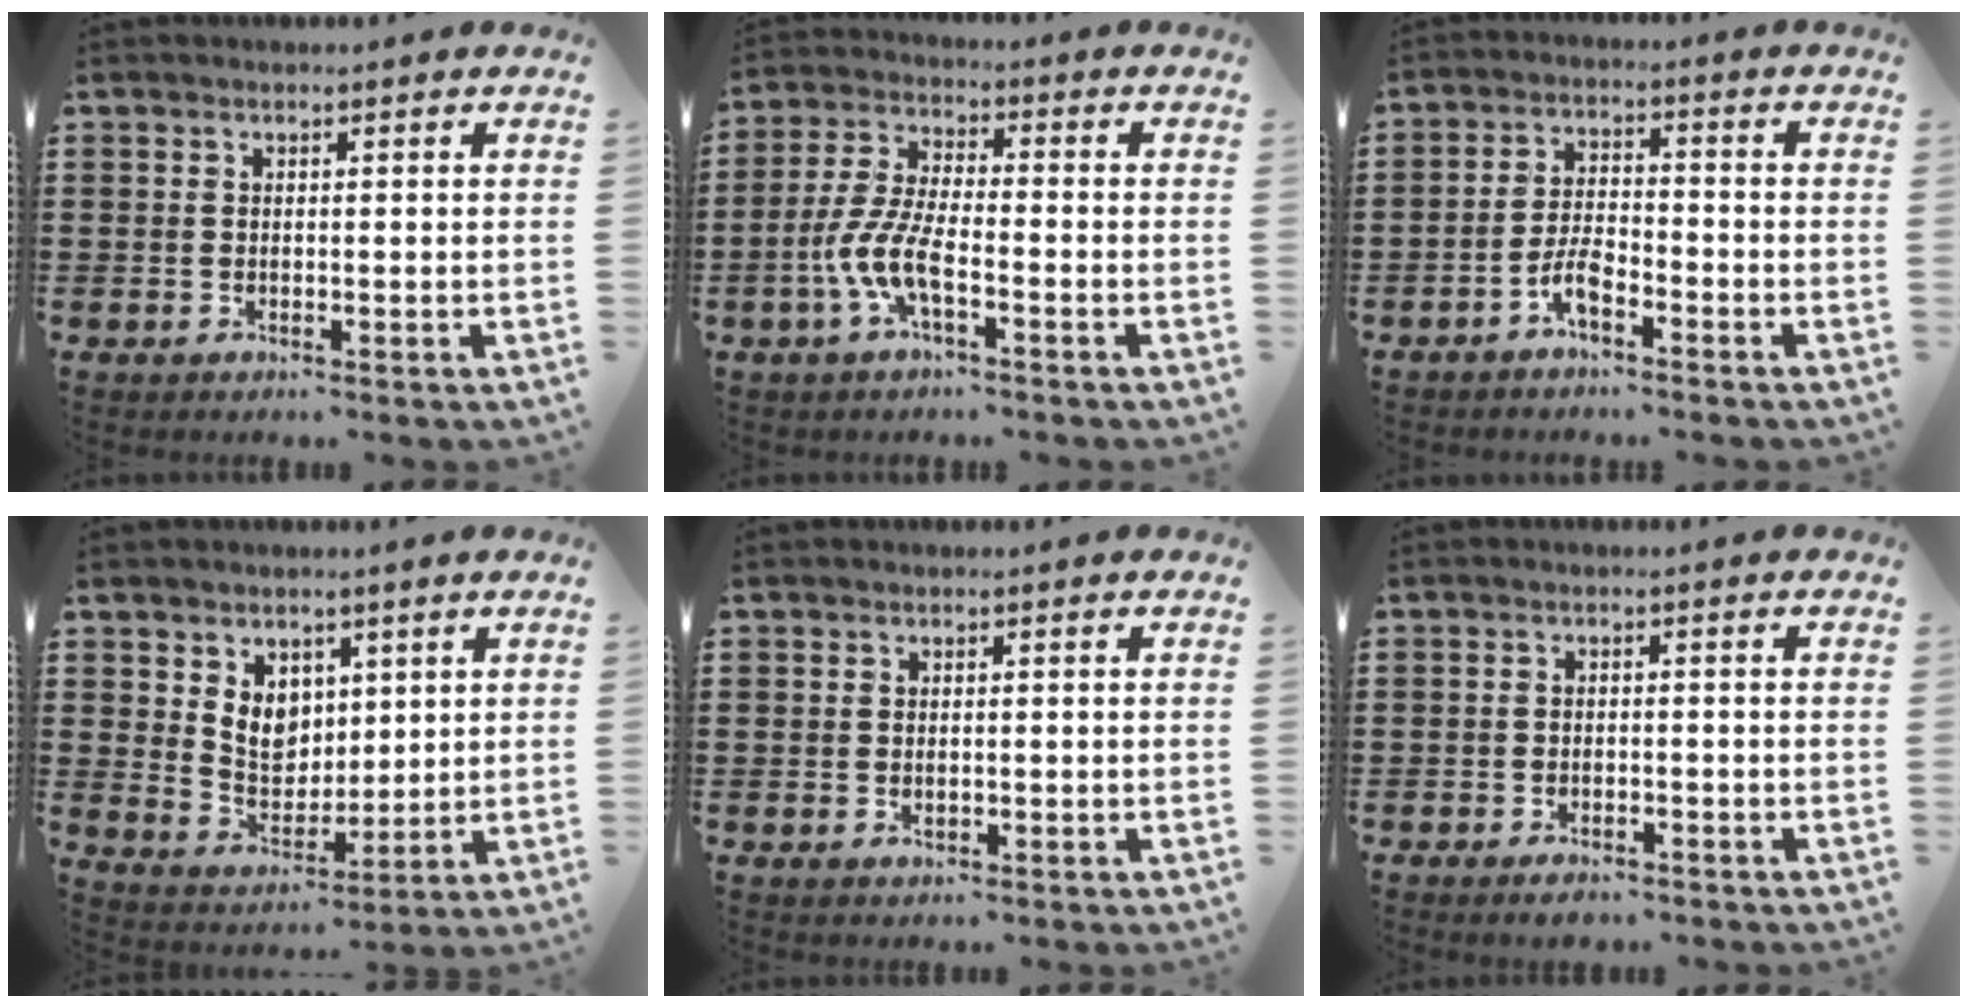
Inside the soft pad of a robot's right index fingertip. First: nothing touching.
{"total": 7.3, "force": [-3.3, 2.0, 6.2], "torque": [-0.151, -0.015, -0.067]}
{"total": 4.2, "force": [-2.8, 1.4, 2.8], "torque": [-0.072, 0.003, -0.059]}
{"total": 6.0, "force": [2.6, 4.8, 2.4], "torque": [-0.052, 0.003, 0.047]}
{"total": 0.7, "force": [-0.1, 0.4, 0.5], "torque": [-0.011, 0.001, -0.002]}
{"total": 1.7, "force": [-1.6, 0.4, 0.3], "torque": [-0.010, 0.001, -0.032]}